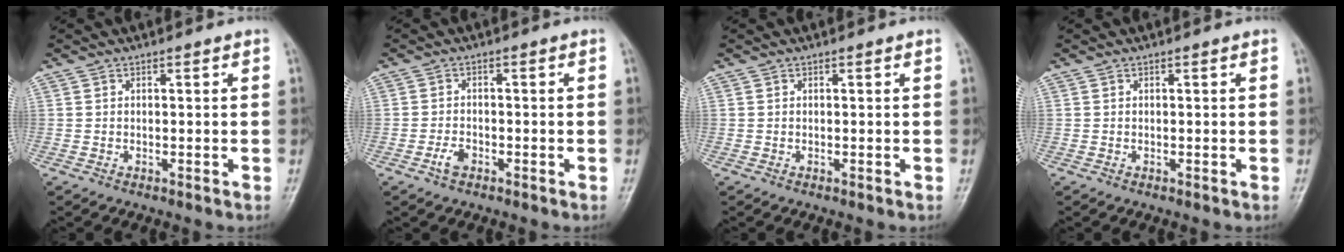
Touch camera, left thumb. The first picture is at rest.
{"total": 2.3, "force": [-1.5, 1.3, 1.2], "torque": [-0.029, 0.008, -0.029]}
{"total": 0.0}
{"total": 0.0}